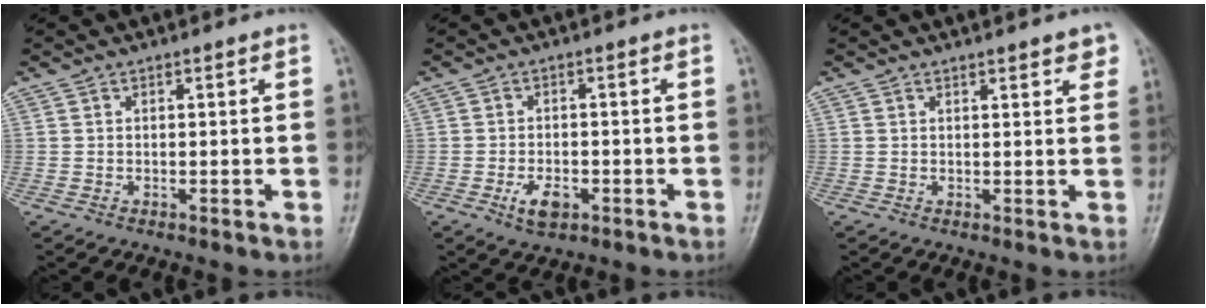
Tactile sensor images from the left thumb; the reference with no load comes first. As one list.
[{"total": 4.7, "force": [-2.1, 2.6, 3.3], "torque": [-0.055, 0.007, -0.033]}, {"total": 3.0, "force": [2.0, 1.0, 2.0], "torque": [-0.013, -0.007, 0.021]}]